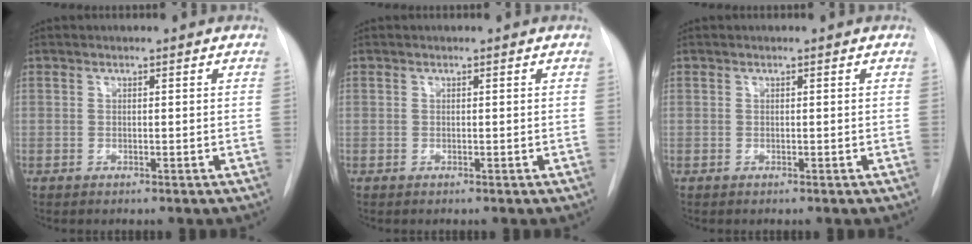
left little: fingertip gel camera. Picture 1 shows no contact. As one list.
[{"total": 0.0}, {"total": 0.0}]